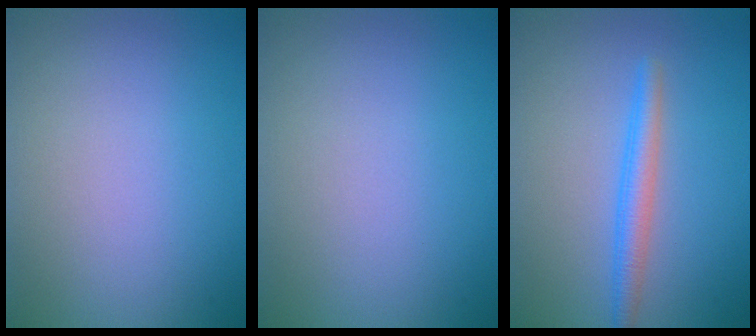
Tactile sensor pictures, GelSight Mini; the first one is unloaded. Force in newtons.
{"total": 0.0}
{"total": 2.6, "press": 2.6, "slide": 0.2}